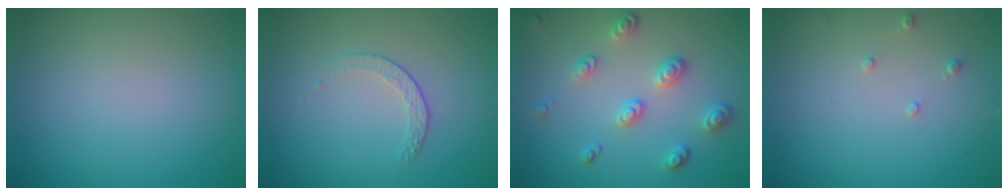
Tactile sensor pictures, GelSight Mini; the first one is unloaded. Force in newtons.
{"total": 1.5, "press": 0.9, "slide": 1.2}
{"total": 2.8, "press": 2.4, "slide": 1.4}
{"total": 0.8, "press": 0.8, "slide": 0.2}